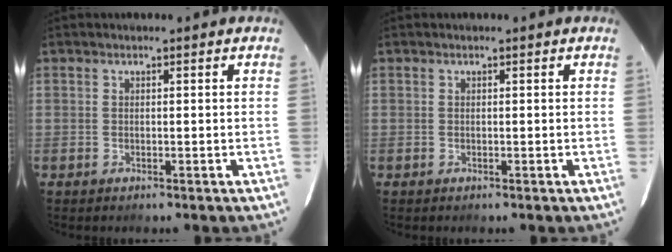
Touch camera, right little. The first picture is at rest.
{"total": 0.0}